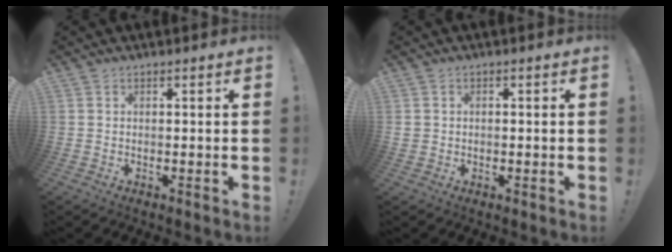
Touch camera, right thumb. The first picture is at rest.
{"total": 1.7, "force": [-0.4, 1.5, 0.8], "torque": [-0.019, 0.008, -0.006]}